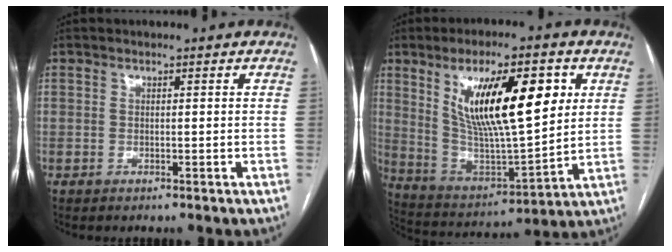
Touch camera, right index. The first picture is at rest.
{"total": 19.1, "force": [6.8, 4.6, 17.2], "torque": [-0.304, 0.004, 0.124]}